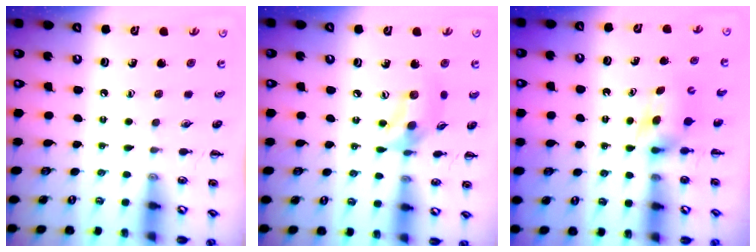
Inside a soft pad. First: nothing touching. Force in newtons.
{"total": 10.0, "press": 9.8, "slide": 1.7}
{"total": 3.9, "press": 3.8, "slide": 1.1}